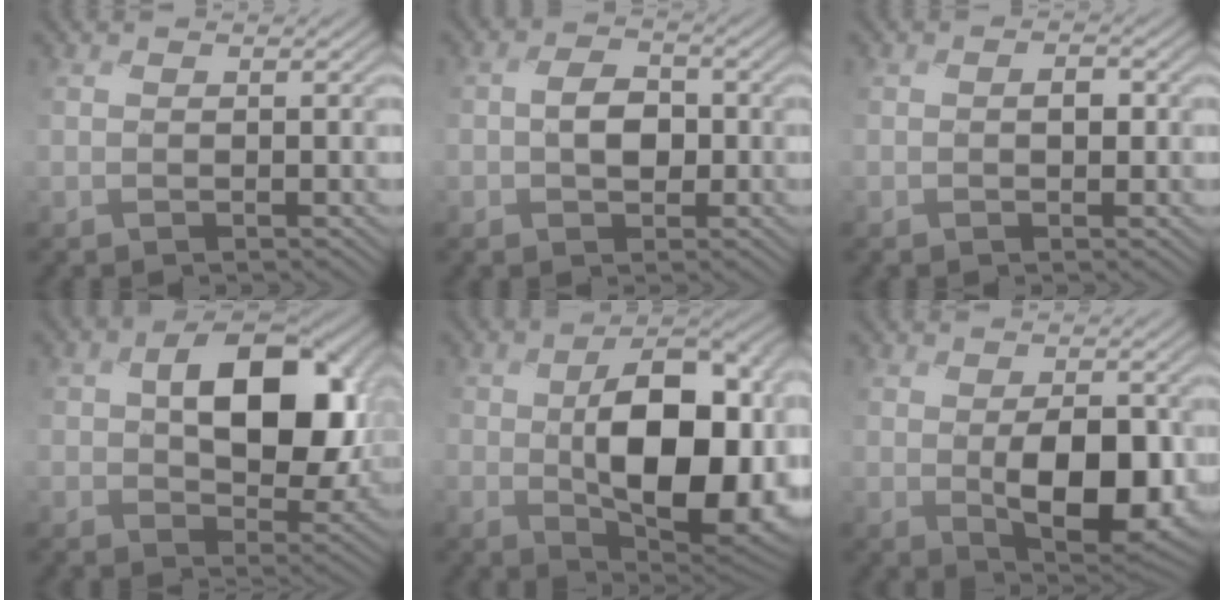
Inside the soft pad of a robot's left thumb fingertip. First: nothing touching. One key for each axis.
{"total": 3.7, "fx": -0.9, "fy": 2.5, "fz": 2.6, "tx": -0.039, "ty": 0.001, "tz": -0.025}
{"total": 1.5, "fx": -0.4, "fy": 0.9, "fz": 1.1, "tx": -0.021, "ty": -0.001, "tz": -0.008}
{"total": 13.4, "fx": 2.0, "fy": 8.5, "fz": 10.1, "tx": -0.149, "ty": -0.005, "tz": 0.039}
{"total": 14.5, "fx": -1.1, "fy": 8.4, "fz": 11.8, "tx": -0.168, "ty": -0.017, "tz": -0.005}
{"total": 8.6, "fx": -0.9, "fy": 4.7, "fz": 7.2, "tx": -0.130, "ty": -0.029, "tz": 0.001}